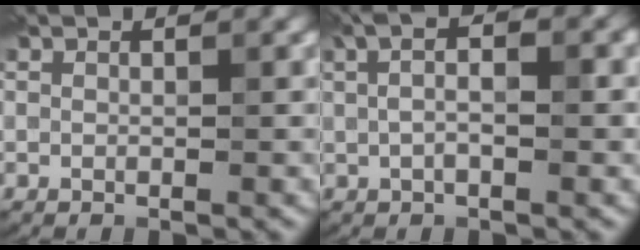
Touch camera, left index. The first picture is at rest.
{"total": 5.3, "force": [1.3, 2.5, 4.5], "torque": [-0.061, 0.012, 0.000]}